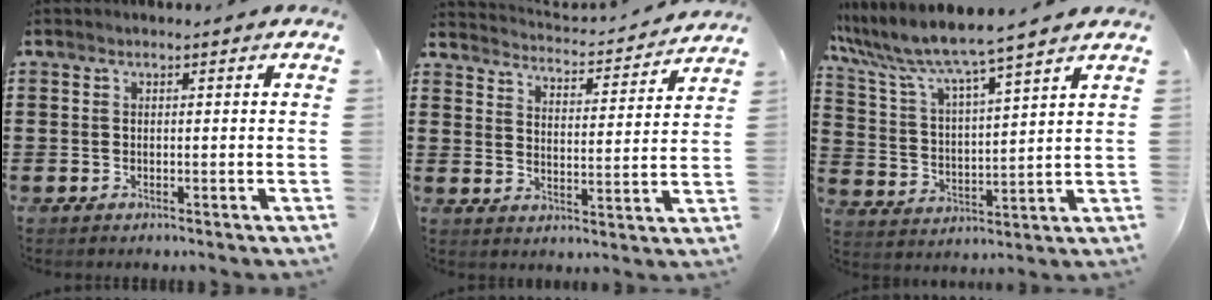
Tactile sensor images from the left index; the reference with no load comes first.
{"total": 3.2, "force": [3.2, -0.2, 0.1], "torque": [-0.023, -0.033, 0.049]}
{"total": 6.8, "force": [6.2, 0.0, 2.8], "torque": [-0.084, -0.037, 0.102]}